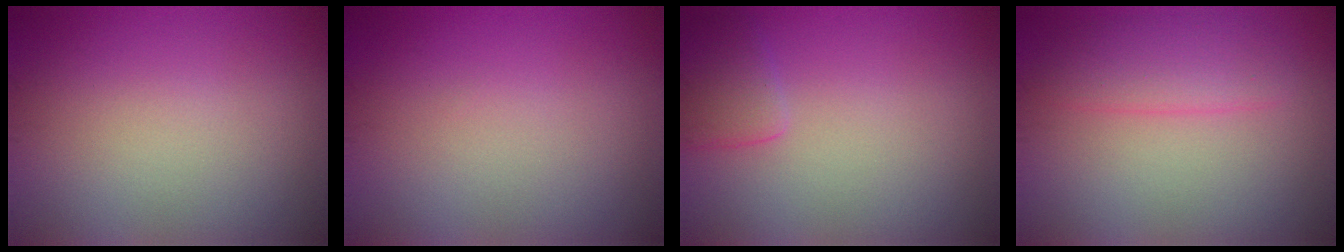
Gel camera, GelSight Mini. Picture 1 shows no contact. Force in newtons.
{"total": 0.0}
{"total": 1.8, "press": 1.8, "slide": 0.2}
{"total": 2.9, "press": 2.9, "slide": 0.2}